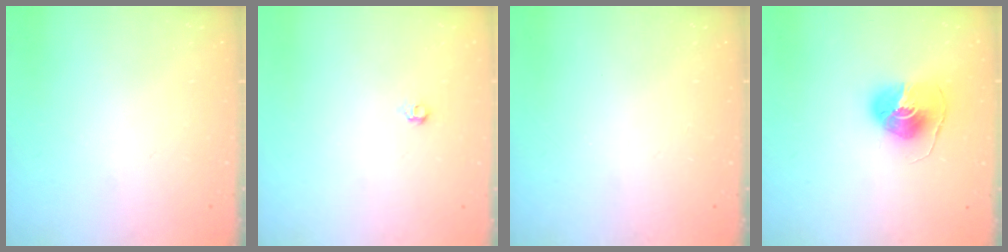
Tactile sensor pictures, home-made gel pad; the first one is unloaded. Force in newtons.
{"total": 4.0, "press": 3.9, "slide": 0.7}
{"total": 0.0}
{"total": 8.1, "press": 8.1, "slide": 0.1}